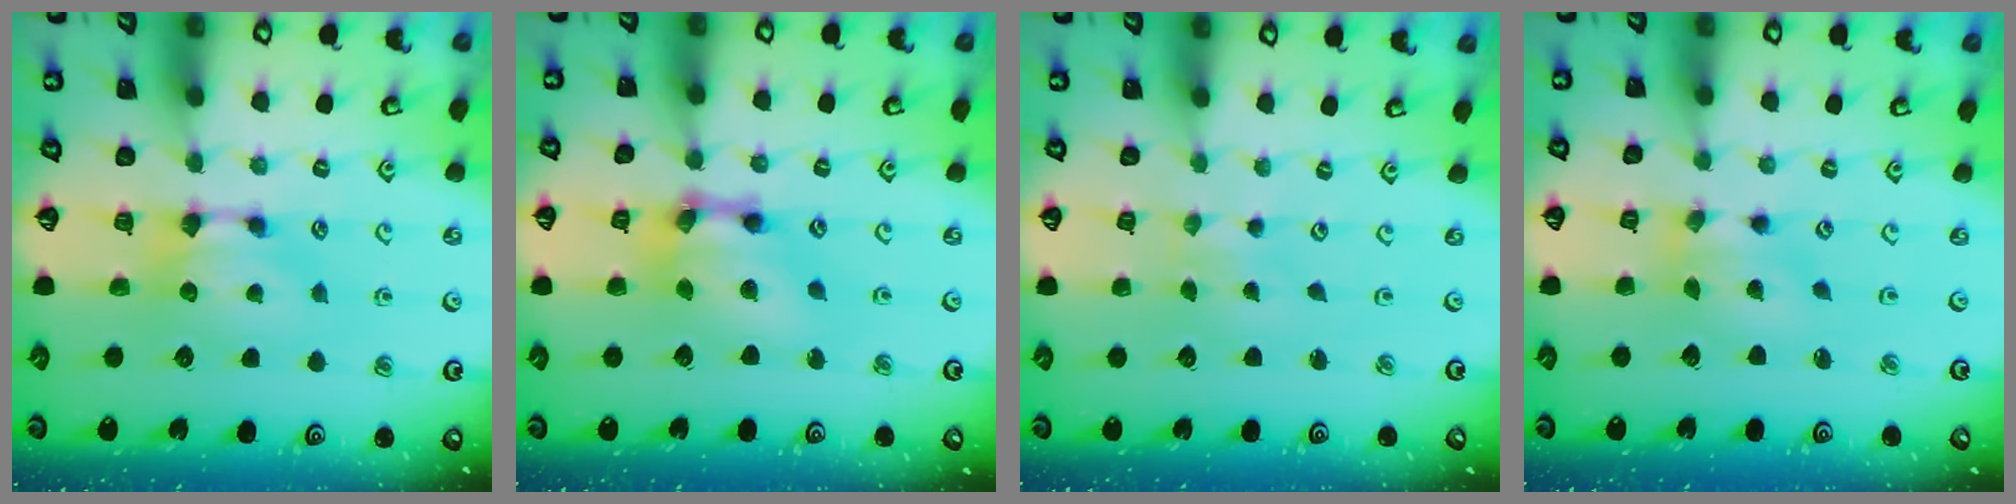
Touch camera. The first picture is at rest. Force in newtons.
{"total": 7.5, "press": 6.9, "slide": 2.9}
{"total": 4.6, "press": 4.6, "slide": 0.1}
{"total": 2.1, "press": 1.6, "slide": 1.3}